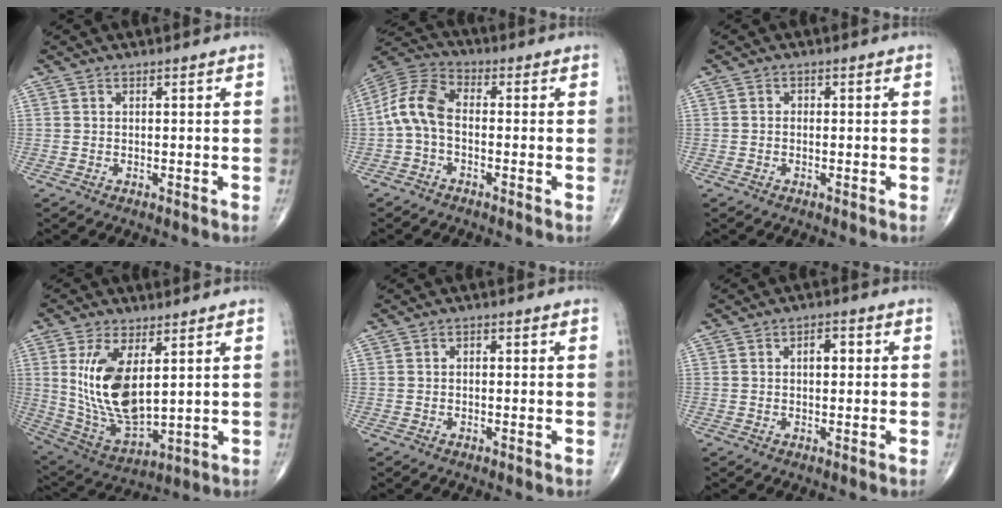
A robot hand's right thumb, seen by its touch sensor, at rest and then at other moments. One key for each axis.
{"total": 8.8, "fx": -1.3, "fy": 5.1, "fz": 7.0, "tx": -0.145, "ty": 0.028, "tz": -0.038}
{"total": 0.8, "fx": -0.2, "fy": 0.7, "fz": 0.4, "tx": -0.001, "ty": 0.003, "tz": -0.008}
{"total": 15.0, "fx": 3.4, "fy": 7.1, "fz": 12.8, "tx": -0.241, "ty": -0.023, "tz": 0.086}
{"total": 1.0, "fx": 0.1, "fy": 0.7, "fz": 0.8, "tx": -0.005, "ty": 0.003, "tz": -0.004}
{"total": 3.2, "fx": 0.5, "fy": 1.8, "fz": 2.6, "tx": -0.030, "ty": 0.008, "tz": 0.004}